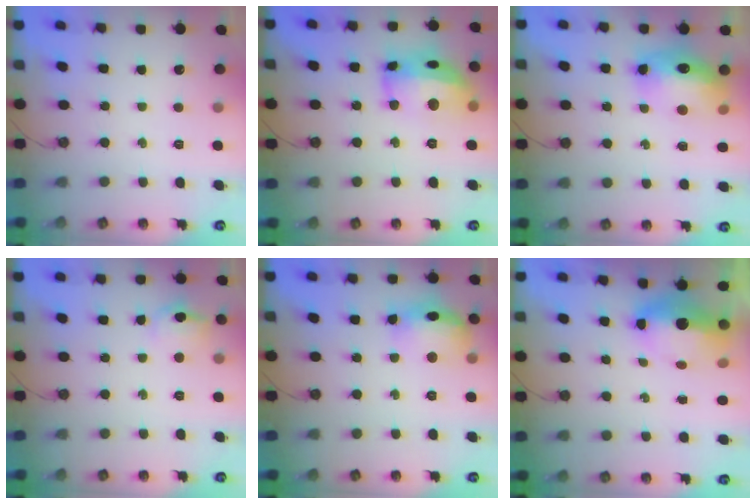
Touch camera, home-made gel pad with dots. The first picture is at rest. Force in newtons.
{"total": 17.3, "press": 17.2, "slide": 1.8}
{"total": 14.4, "press": 14.4, "slide": 1.3}
{"total": 8.2, "press": 8.1, "slide": 1.2}
{"total": 15.0, "press": 14.9, "slide": 2.0}
{"total": 8.9, "press": 8.9, "slide": 0.8}